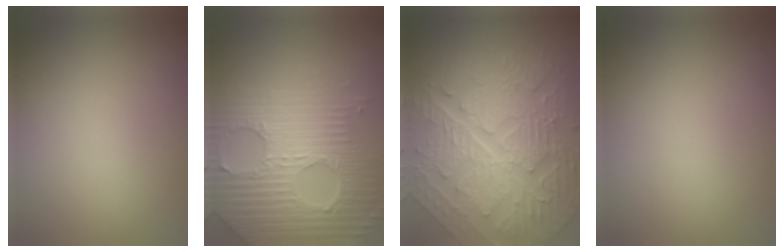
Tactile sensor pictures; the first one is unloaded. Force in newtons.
{"total": 7.3, "press": 7.1, "slide": 1.8}
{"total": 10.5, "press": 7.2, "slide": 7.7}
{"total": 0.0}